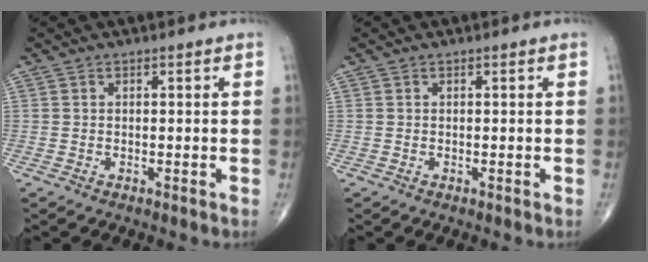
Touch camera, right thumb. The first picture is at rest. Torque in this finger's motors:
{"motor_torque": [0.00, 0.00, -0.02, -0.02, 0.02]}